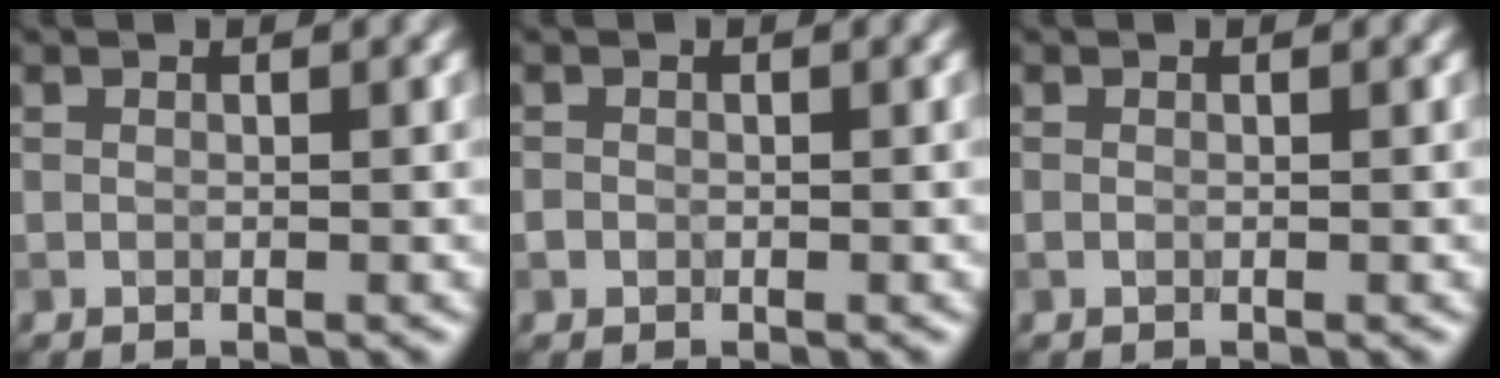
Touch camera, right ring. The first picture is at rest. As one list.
[{"total": 0.5, "force": [-0.2, 0.5, 0.1], "torque": [0.002, -0.003, -0.005]}, {"total": 0.0}]